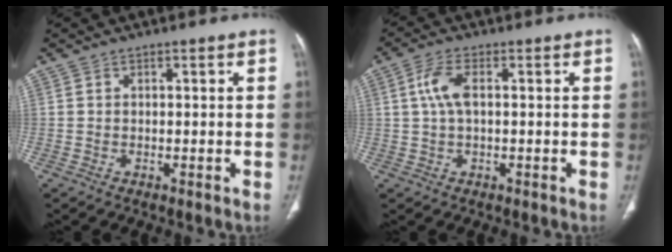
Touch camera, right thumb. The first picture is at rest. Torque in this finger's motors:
{"motor_torque": [-0.46, 0.79, 0.55, 0.60, 0.06]}